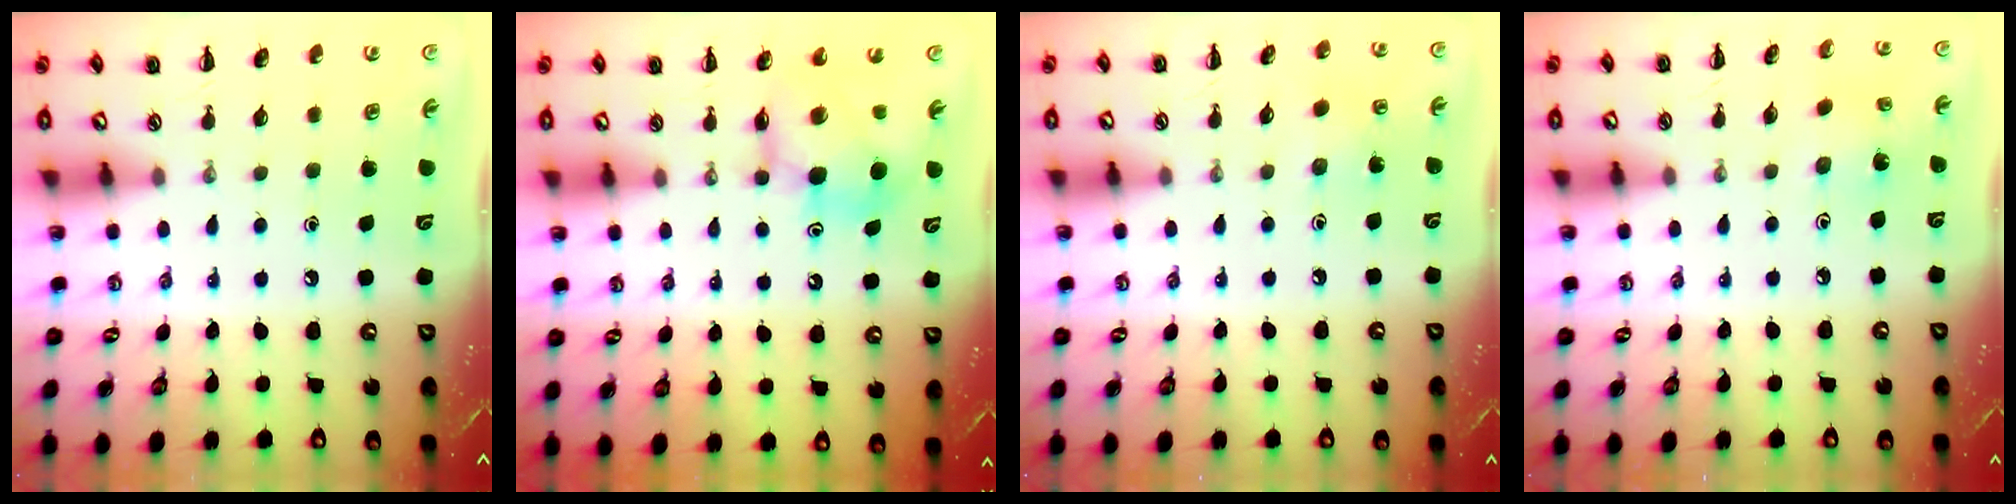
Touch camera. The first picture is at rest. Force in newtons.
{"total": 7.4, "press": 7.4, "slide": 0.6}
{"total": 3.4, "press": 3.2, "slide": 0.9}
{"total": 1.8, "press": 1.7, "slide": 0.8}